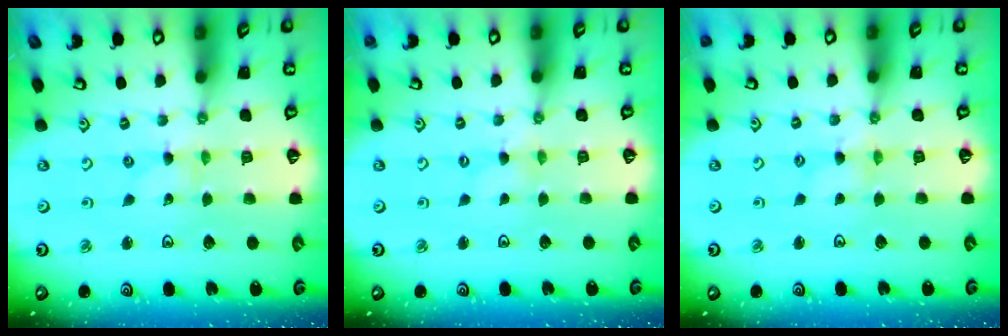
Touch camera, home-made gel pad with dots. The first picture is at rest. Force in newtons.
{"total": 0.0}
{"total": 1.7, "press": 1.7, "slide": 0.3}